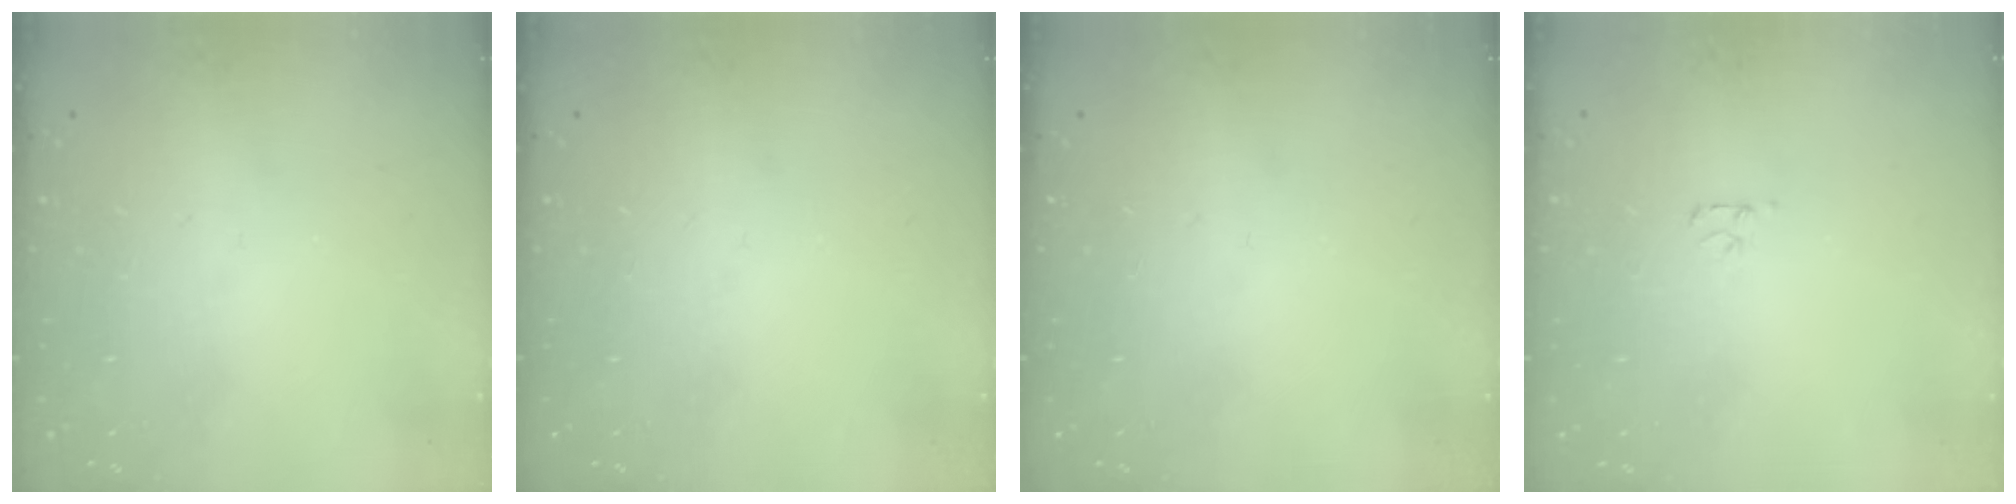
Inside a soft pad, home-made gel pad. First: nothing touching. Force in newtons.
{"total": 0.0}
{"total": 0.0}
{"total": 2.7, "press": 2.7, "slide": 0.3}